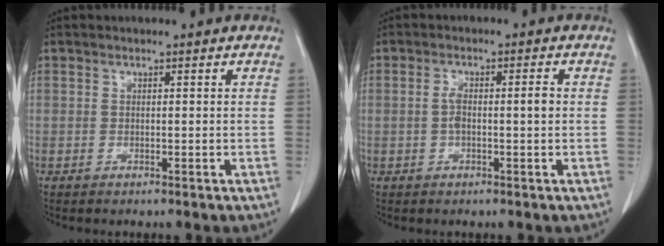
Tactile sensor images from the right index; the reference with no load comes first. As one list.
[{"total": 3.6, "force": [-0.1, 0.7, 3.5], "torque": [-0.066, 0.009, -0.002]}]